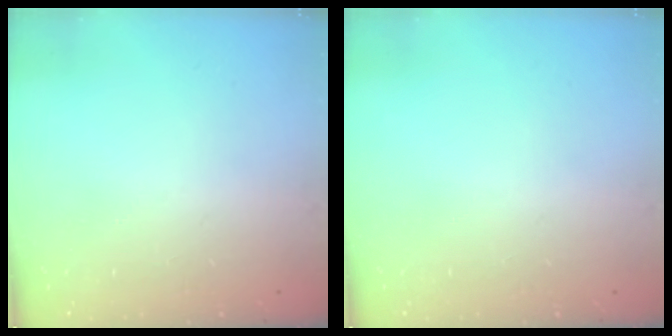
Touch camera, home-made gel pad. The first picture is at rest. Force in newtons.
{"total": 0.0}